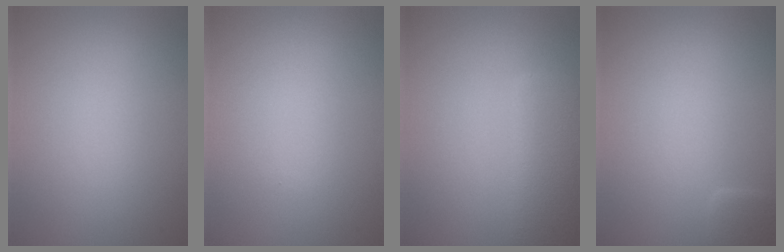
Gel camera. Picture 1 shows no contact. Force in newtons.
{"total": 0.0}
{"total": 4.8, "press": 4.8, "slide": 0.2}
{"total": 1.3, "press": 1.3, "slide": 0.2}